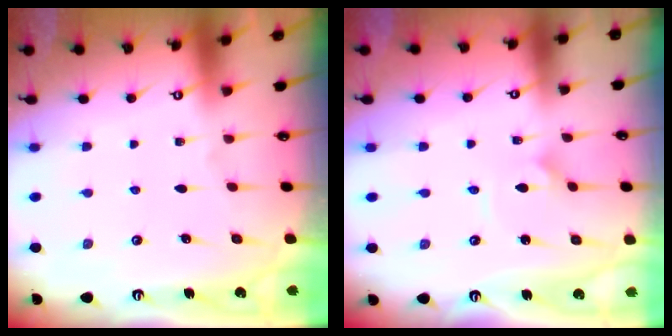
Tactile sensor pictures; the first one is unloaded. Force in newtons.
{"total": 1.4, "press": 1.4, "slide": 0.1}